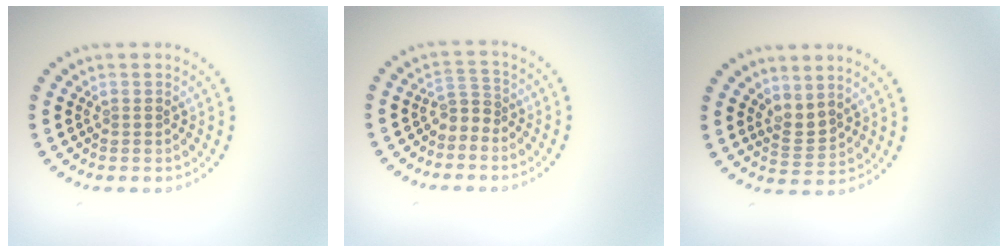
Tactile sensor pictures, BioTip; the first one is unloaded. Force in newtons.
{"total": 1.8, "press": 1.1, "slide": 1.4}
{"total": 2.0, "press": 1.4, "slide": 1.4}